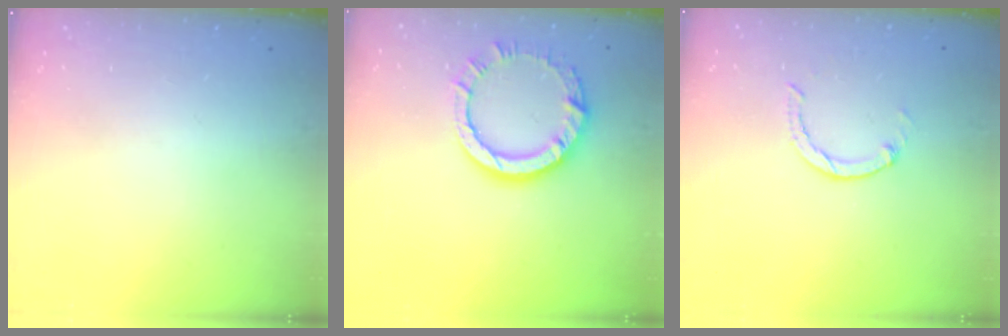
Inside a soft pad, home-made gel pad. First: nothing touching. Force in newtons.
{"total": 10.6, "press": 10.5, "slide": 1.1}
{"total": 1.0, "press": 0.9, "slide": 0.3}